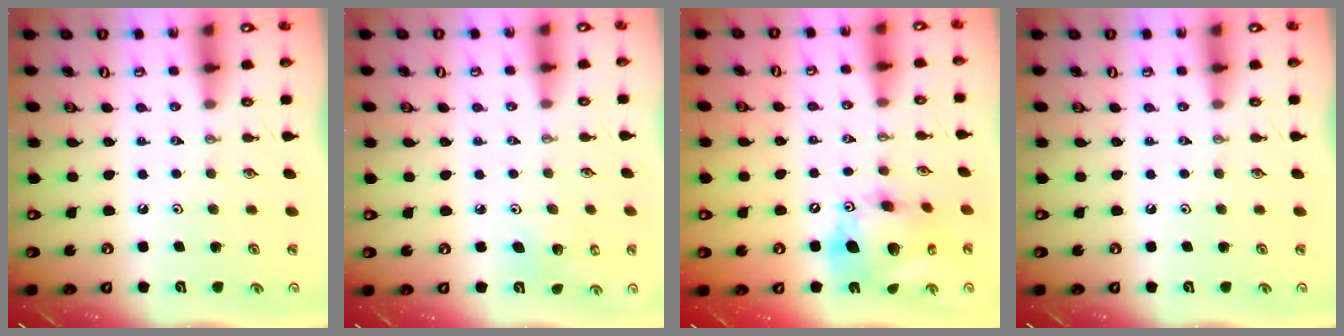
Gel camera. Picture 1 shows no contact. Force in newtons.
{"total": 5.1, "press": 5.0, "slide": 1.0}
{"total": 16.8, "press": 16.5, "slide": 3.0}
{"total": 0.0}